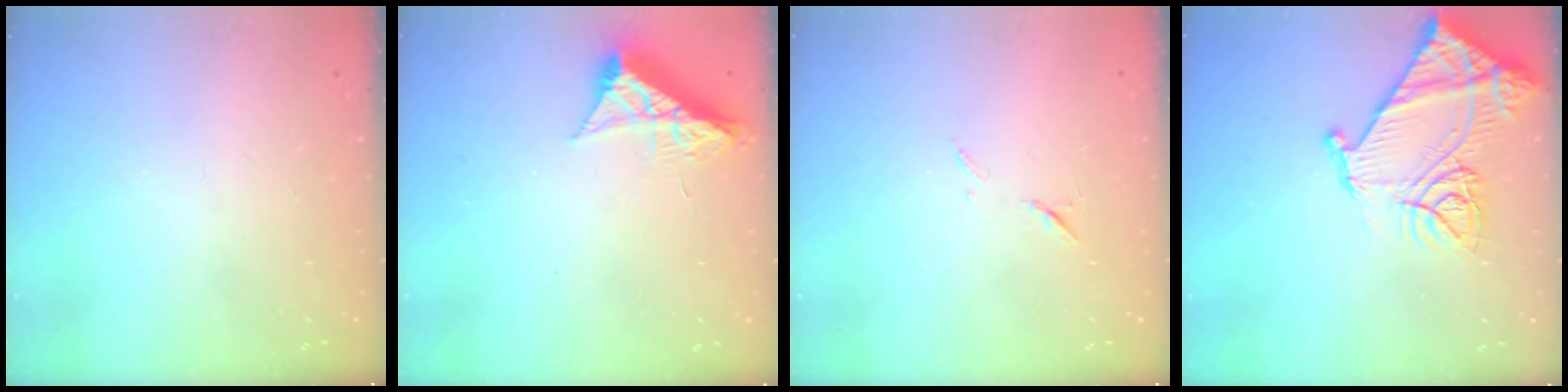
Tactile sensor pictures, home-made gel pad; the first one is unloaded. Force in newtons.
{"total": 8.9, "press": 8.9, "slide": 0.4}
{"total": 6.2, "press": 6.2, "slide": 0.8}
{"total": 19.9, "press": 19.8, "slide": 2.1}